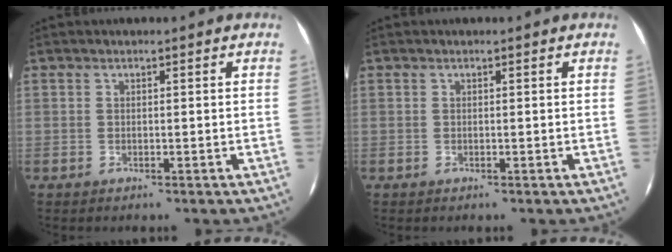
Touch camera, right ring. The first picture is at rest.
{"total": 0.0}